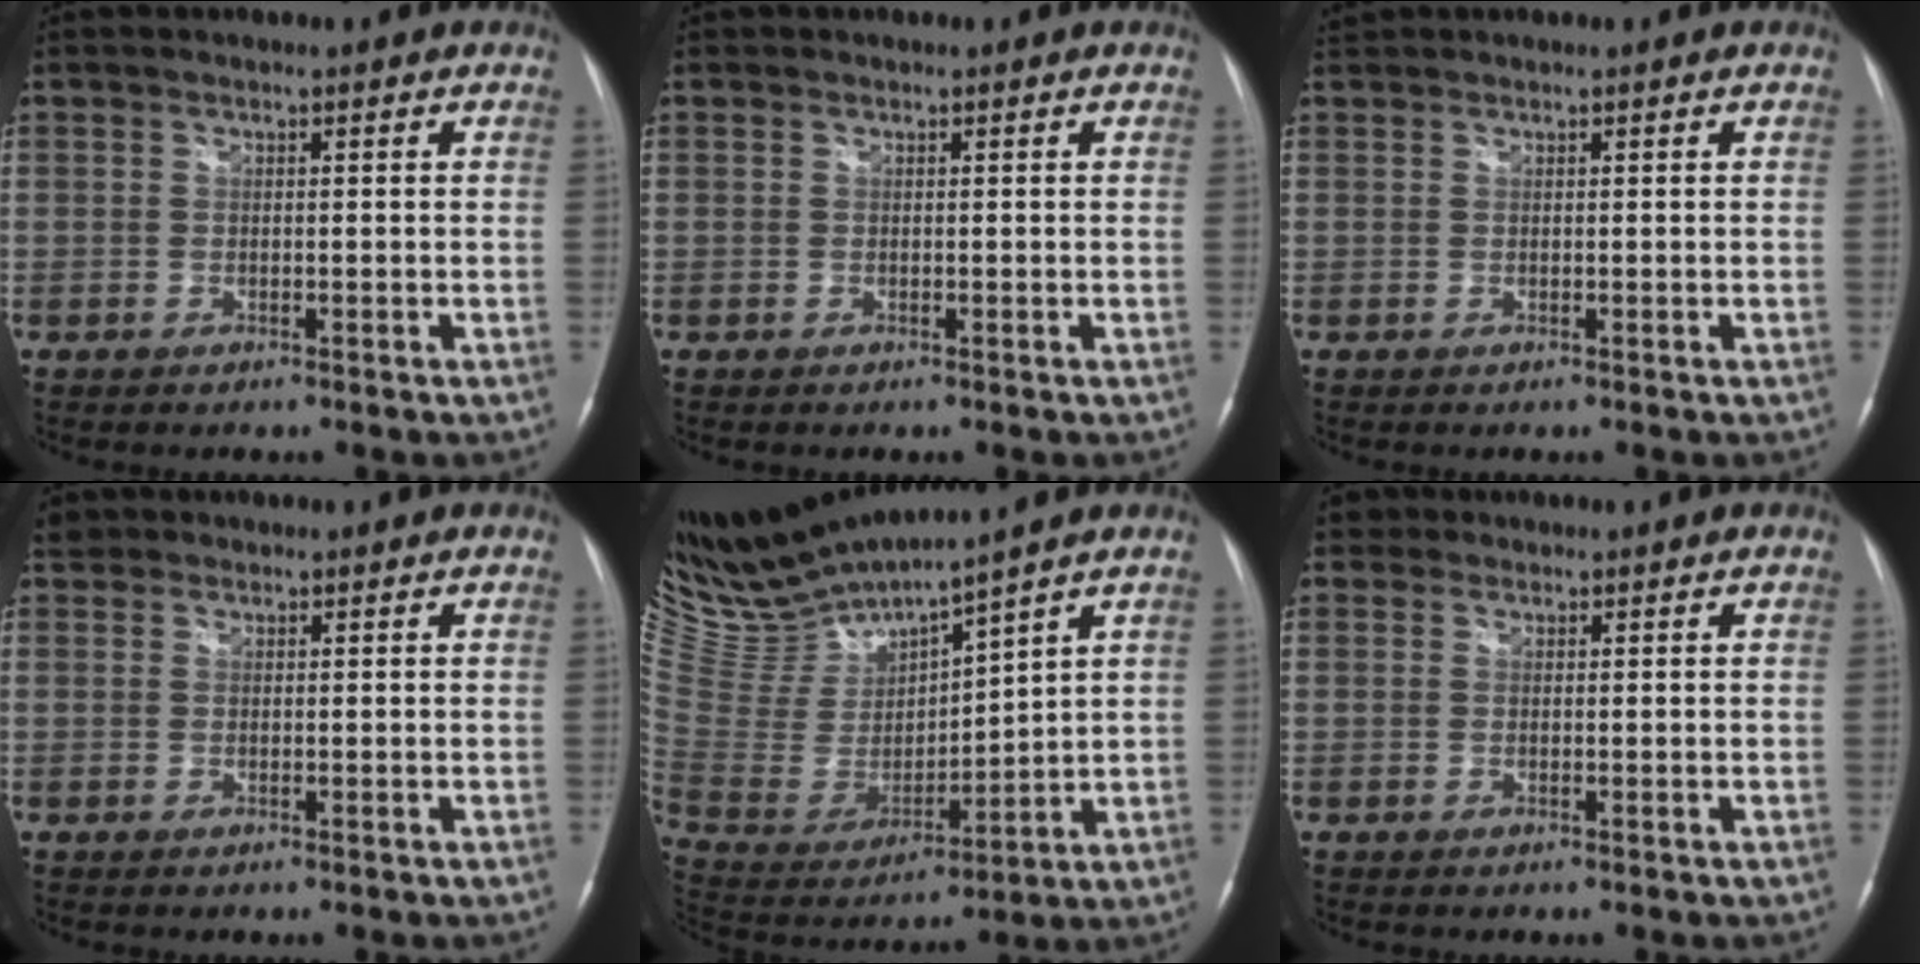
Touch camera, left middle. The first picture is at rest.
{"total": 0.0}
{"total": 0.8, "force": [0.7, 0.0, -0.1], "torque": [-0.010, 0.015, 0.020]}
{"total": 1.8, "force": [1.3, 1.2, 0.1], "torque": [0.001, 0.014, 0.021]}
{"total": 12.6, "force": [12.1, -0.8, 3.2], "torque": [-0.087, -0.010, 0.261]}
{"total": 1.7, "force": [1.1, 1.3, 0.1], "torque": [0.004, 0.011, 0.016]}